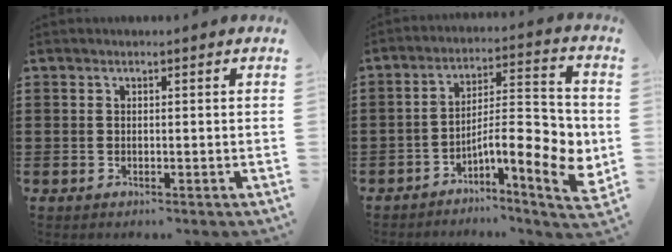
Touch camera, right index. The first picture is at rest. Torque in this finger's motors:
{"motor_torque": [2.14, 0.00, 0.30, 0.19]}